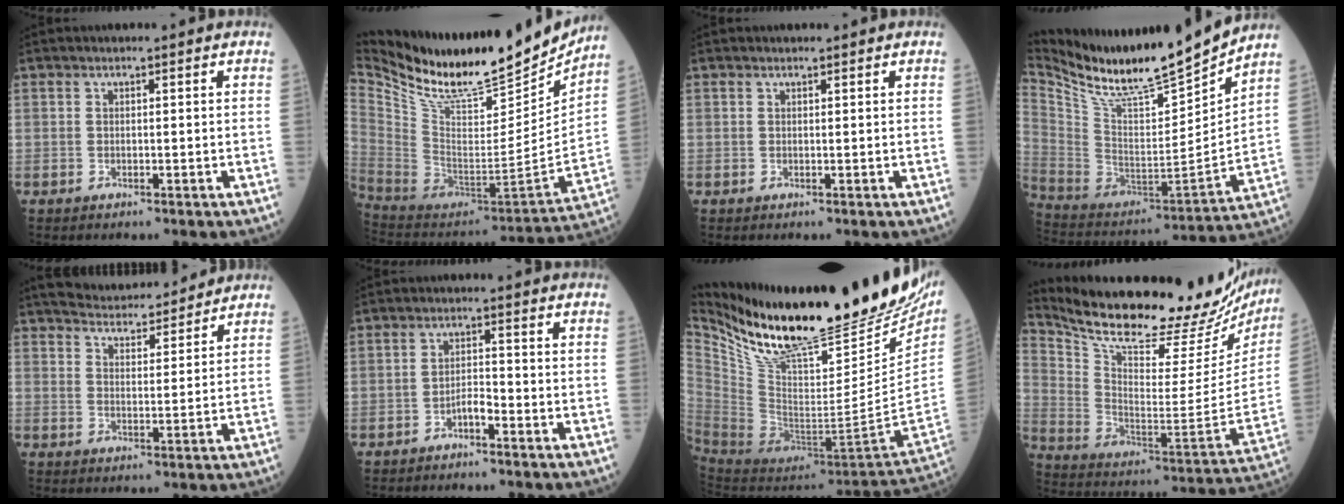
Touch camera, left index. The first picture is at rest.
{"total": 25.5, "force": [22.1, 5.2, 11.6], "torque": [-0.219, -0.050, 0.362]}
{"total": 0.0}
{"total": 19.2, "force": [17.3, 0.4, 8.2], "torque": [-0.168, -0.049, 0.307]}
{"total": 10.8, "force": [10.1, 2.0, 3.3], "torque": [-0.053, 0.010, 0.154]}
{"total": 2.6, "force": [-2.1, 0.5, 1.4], "torque": [-0.024, -0.001, -0.039]}
{"total": 33.2, "force": [25.6, 7.6, 19.7], "torque": [-0.335, -0.077, 0.392]}
{"total": 31.2, "force": [26.5, 7.2, 14.7], "torque": [-0.257, -0.063, 0.367]}